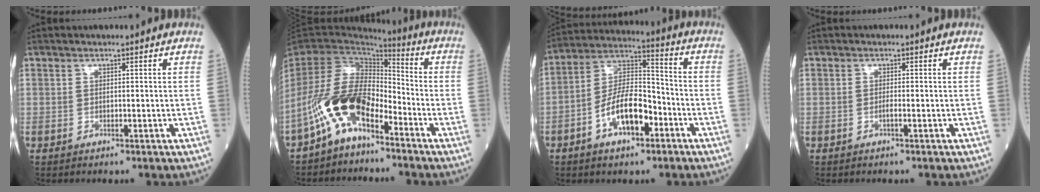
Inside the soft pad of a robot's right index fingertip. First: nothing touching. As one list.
[{"total": 11.4, "force": [-6.6, 5.3, 7.8], "torque": [-0.175, 0.017, -0.130]}, {"total": 11.8, "force": [-4.8, 4.8, 9.6], "torque": [-0.191, 0.017, -0.086]}, {"total": 1.0, "force": [-0.3, 0.1, 0.9], "torque": [-0.019, 0.000, -0.006]}]